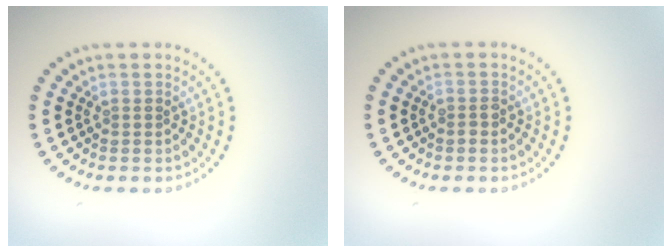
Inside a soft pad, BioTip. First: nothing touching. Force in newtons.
{"total": 0.8, "press": 0.7, "slide": 0.3}